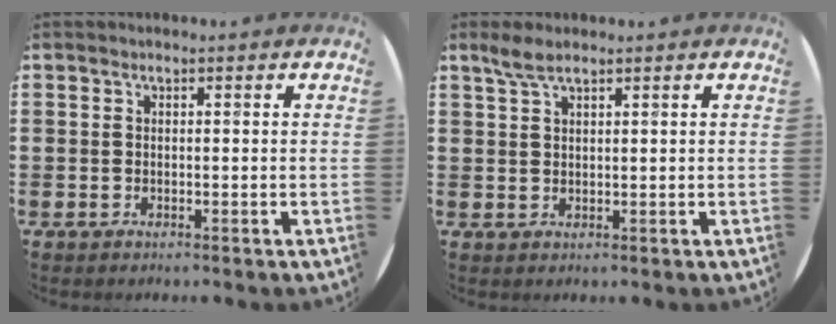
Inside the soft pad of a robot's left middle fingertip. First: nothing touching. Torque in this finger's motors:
{"motor_torque": [0.46, -0.32, 0.05, 0.00]}